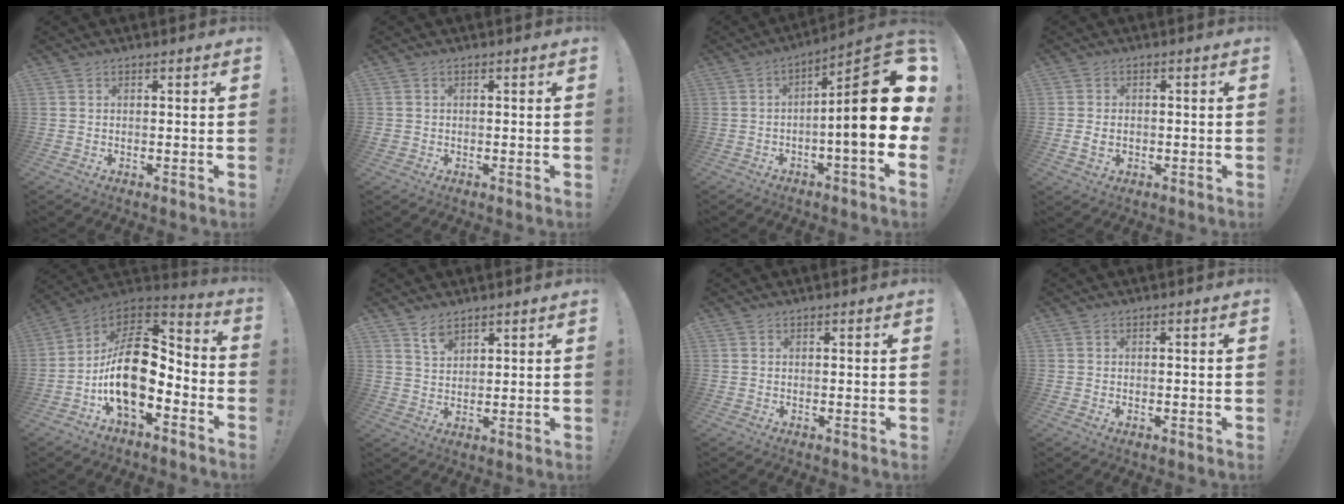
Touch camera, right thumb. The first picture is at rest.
{"total": 1.1, "force": [-0.2, 1.1, 0.3], "torque": [-0.012, 0.005, -0.001]}
{"total": 21.2, "force": [-0.1, 3.9, 20.8], "torque": [-0.312, -0.001, -0.005]}
{"total": 3.5, "force": [-0.6, 2.5, 2.4], "torque": [-0.032, 0.000, -0.013]}
{"total": 19.7, "force": [-2.6, 11.0, 16.2], "torque": [-0.294, 0.013, -0.037]}
{"total": 4.6, "force": [3.6, 2.0, 1.9], "torque": [-0.026, -0.025, 0.065]}
{"total": 0.0}
{"total": 0.5, "force": [-0.4, 0.0, 0.3], "torque": [-0.006, 0.000, -0.008]}